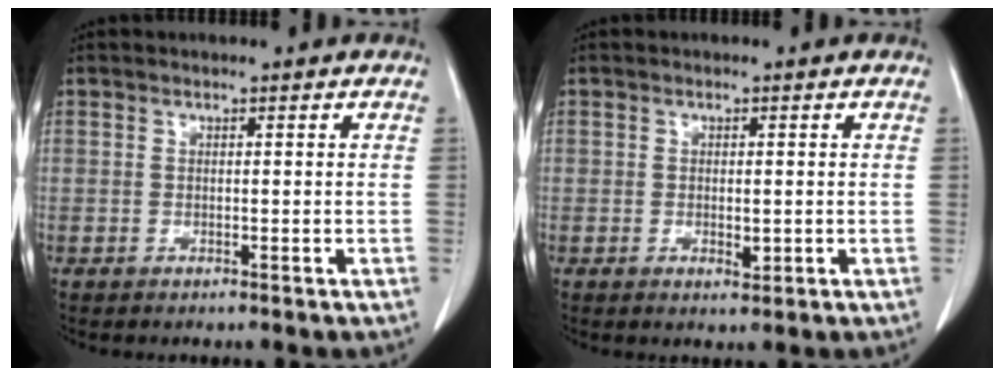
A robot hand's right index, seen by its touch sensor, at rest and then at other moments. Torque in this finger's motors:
{"motor_torque": [-0.07, 0.16, -0.02, 0.01]}